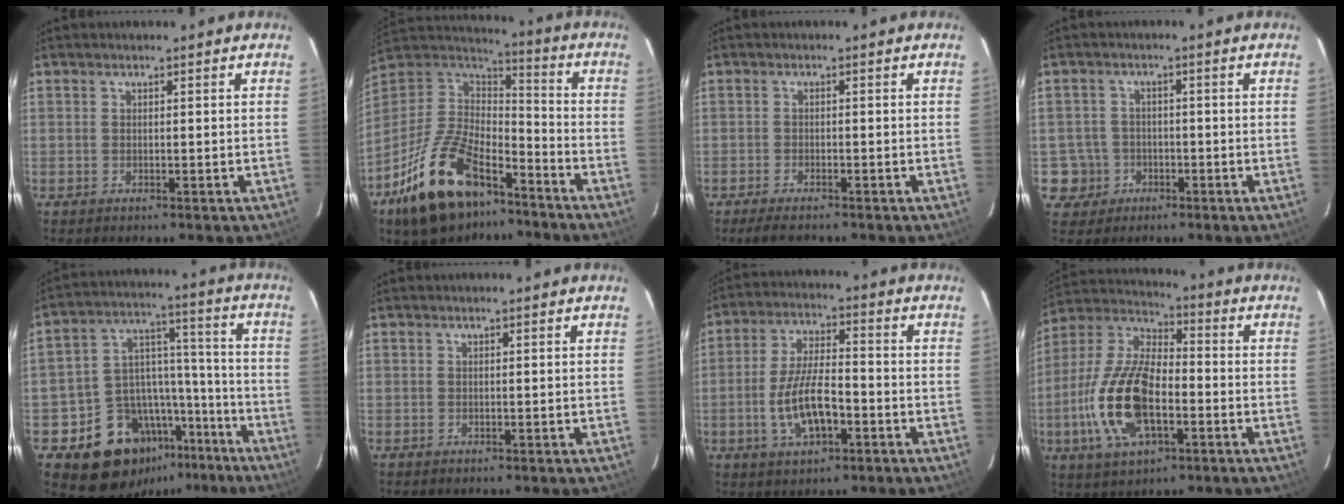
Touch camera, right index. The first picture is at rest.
{"total": 23.2, "force": [-14.2, 11.5, 14.2], "torque": [-0.299, -0.005, -0.240]}
{"total": 3.9, "force": [-3.3, 0.7, 1.9], "torque": [-0.049, -0.014, -0.060]}
{"total": 5.2, "force": [-1.7, 4.9, 0.1], "torque": [-0.010, 0.025, -0.026]}
{"total": 18.2, "force": [-11.9, 12.4, 6.2], "torque": [-0.130, 0.068, -0.158]}
{"total": 0.0}
{"total": 10.6, "force": [-3.5, 3.9, 9.2], "torque": [-0.185, 0.000, -0.058]}
{"total": 17.6, "force": [-4.9, 8.1, 14.9], "torque": [-0.322, -0.004, -0.093]}